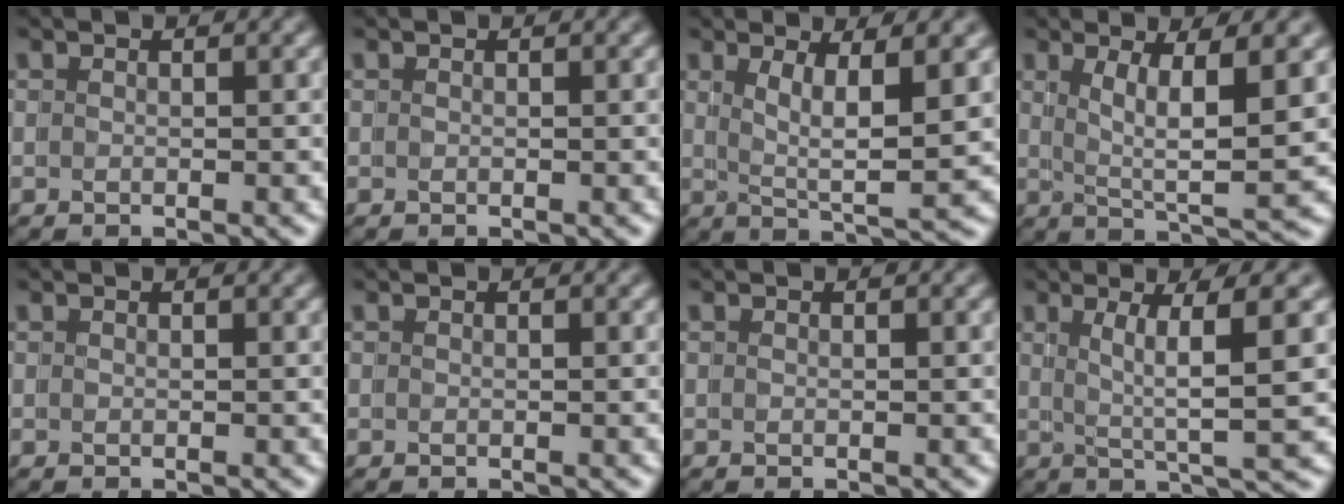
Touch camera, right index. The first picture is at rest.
{"total": 0.0}
{"total": 3.6, "force": [1.2, -1.8, 2.9], "torque": [-0.045, -0.016, 0.033]}
{"total": 4.3, "force": [1.1, -1.3, 4.0], "torque": [-0.062, -0.016, 0.032]}
{"total": 0.5, "force": [0.1, -0.2, -0.4], "torque": [0.004, 0.000, 0.003]}
{"total": 0.0}
{"total": 0.0}
{"total": 3.9, "force": [0.4, -2.5, 2.9], "torque": [-0.037, -0.008, 0.016]}